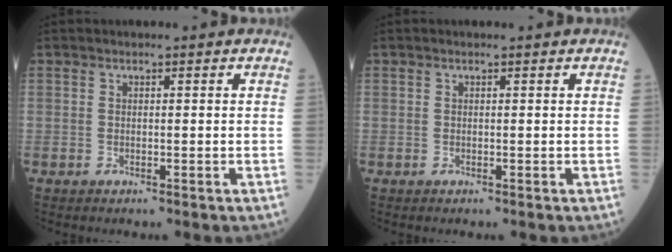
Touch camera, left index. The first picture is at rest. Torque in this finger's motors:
{"motor_torque": [-0.04, 0.03, -0.03, -0.01]}